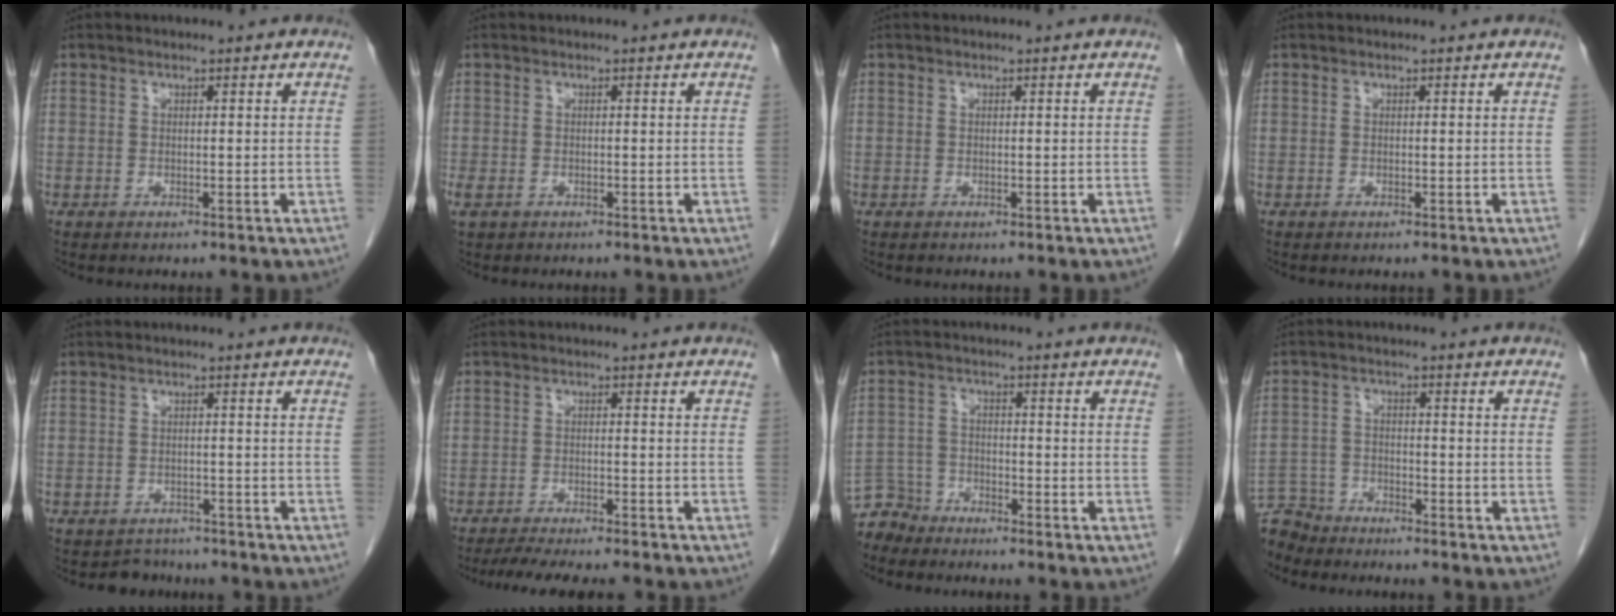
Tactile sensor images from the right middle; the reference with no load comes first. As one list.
[{"total": 1.7, "force": [-0.7, 1.1, 1.1], "torque": [-0.029, -0.004, -0.005]}, {"total": 0.0}, {"total": 0.0}, {"total": 3.0, "force": [-2.6, 1.3, -0.5], "torque": [0.002, 0.004, -0.040]}, {"total": 9.9, "force": [-8.9, 0.7, 4.5], "torque": [-0.061, -0.012, -0.129]}, {"total": 4.3, "force": [-4.0, 1.1, -0.8], "torque": [0.015, -0.004, -0.079]}, {"total": 6.3, "force": [-6.1, 1.8, -0.3], "torque": [0.009, -0.002, -0.116]}]